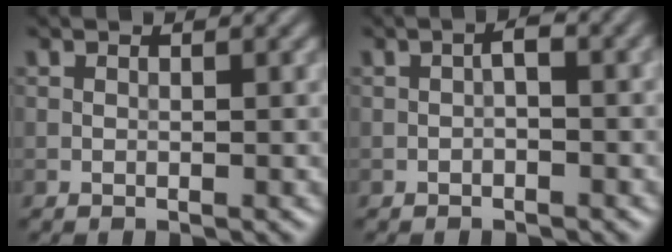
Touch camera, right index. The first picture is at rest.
{"total": 1.5, "force": [-0.3, 0.6, 1.4], "torque": [-0.023, 0.005, -0.008]}